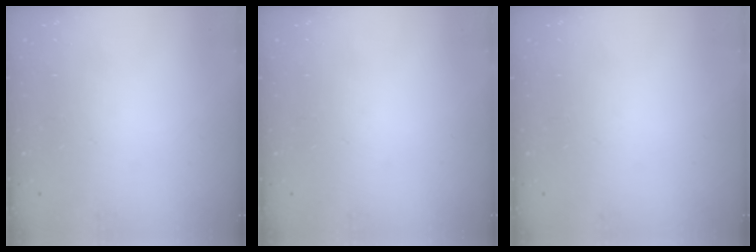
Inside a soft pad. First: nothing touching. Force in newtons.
{"total": 0.0}
{"total": 0.0}